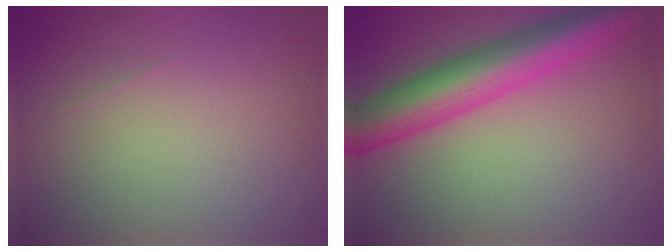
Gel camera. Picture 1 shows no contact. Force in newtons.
{"total": 7.6, "press": 7.6, "slide": 0.3}